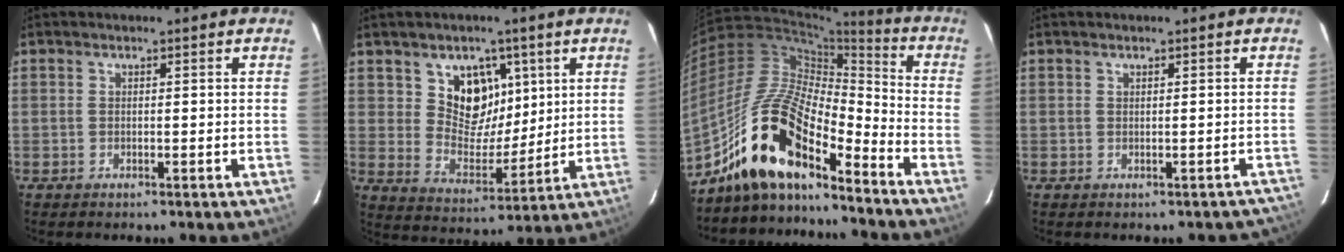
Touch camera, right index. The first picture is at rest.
{"total": 10.2, "force": [4.6, 7.8, 4.6], "torque": [-0.074, -0.011, 0.090]}
{"total": 17.6, "force": [-12.8, 5.4, 10.9], "torque": [-0.214, 0.003, -0.252]}
{"total": 3.6, "force": [-2.9, 1.7, 1.3], "torque": [0.004, 0.028, -0.015]}